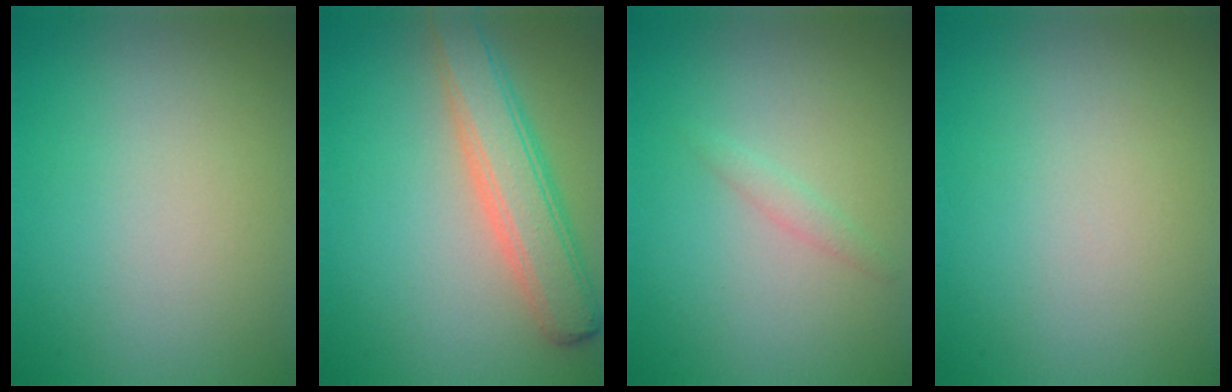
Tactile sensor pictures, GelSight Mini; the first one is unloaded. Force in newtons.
{"total": 5.3, "press": 5.3, "slide": 0.1}
{"total": 1.0, "press": 0.9, "slide": 0.2}
{"total": 0.0}